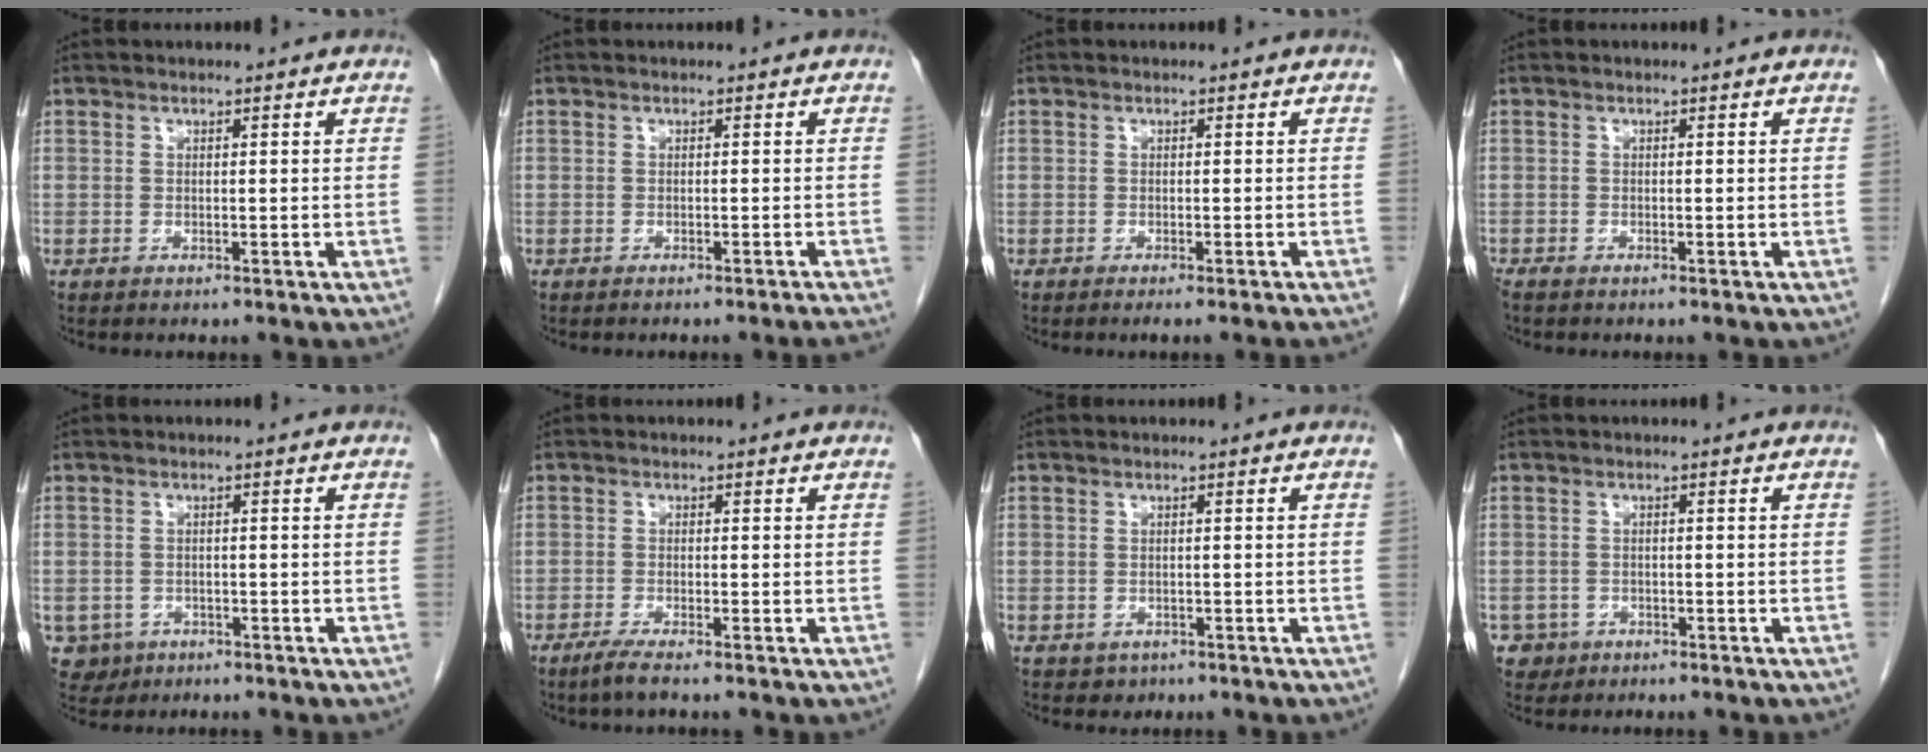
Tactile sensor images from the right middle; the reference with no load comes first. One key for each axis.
{"total": 2.9, "fx": -2.6, "fy": -0.9, "fz": 1.1, "tx": -0.009, "ty": 0.004, "tz": -0.033}
{"total": 2.4, "fx": -2.0, "fy": -0.5, "fz": 1.2, "tx": -0.011, "ty": 0.003, "tz": -0.026}
{"total": 0.9, "fx": -0.8, "fy": 0.2, "fz": 0.4, "tx": -0.014, "ty": -0.004, "tz": -0.016}
{"total": 3.8, "fx": -1.9, "fy": 3.2, "fz": 0.6, "tx": -0.009, "ty": 0.004, "tz": -0.027}
{"total": 2.3, "fx": -1.7, "fy": -0.2, "fz": 1.5, "tx": -0.039, "ty": -0.007, "tz": -0.037}
{"total": 1.4, "fx": -0.8, "fy": 1.2, "fz": 0.2, "tx": -0.007, "ty": 0.004, "tz": -0.005}
{"total": 2.5, "fx": -1.3, "fy": 2.1, "fz": -0.1, "tx": 0.001, "ty": 0.010, "tz": -0.022}